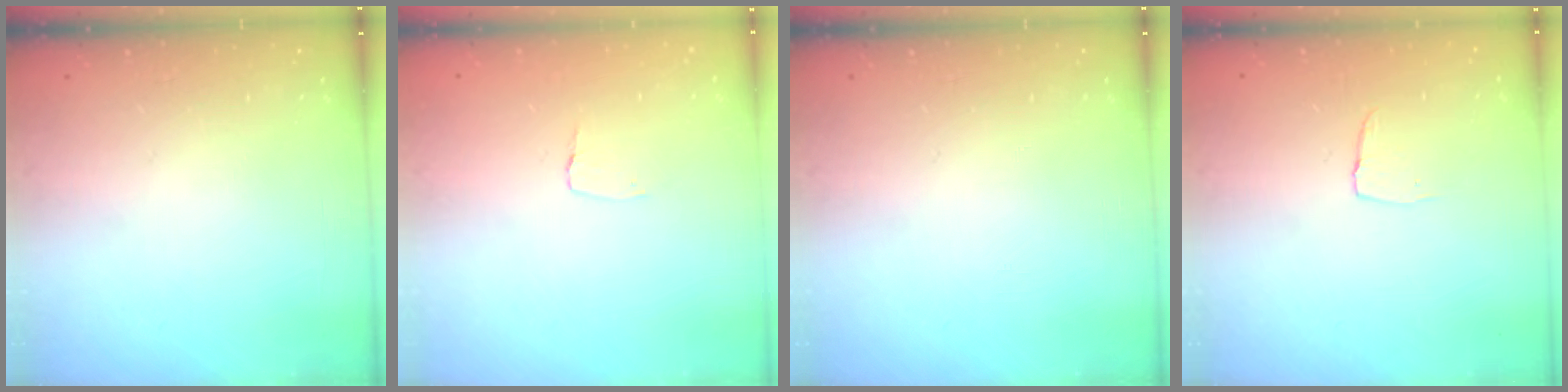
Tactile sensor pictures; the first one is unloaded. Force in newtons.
{"total": 2.6, "press": 2.6, "slide": 0.2}
{"total": 0.0}
{"total": 3.5, "press": 3.5, "slide": 0.3}